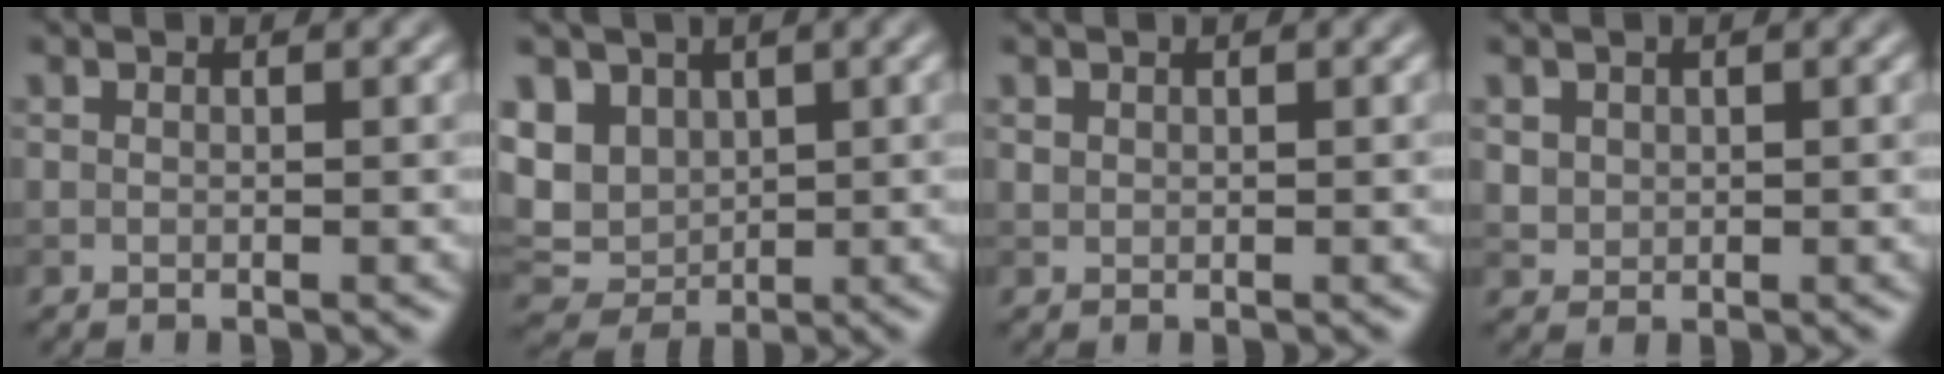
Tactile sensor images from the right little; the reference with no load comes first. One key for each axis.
{"total": 6.8, "fx": 2.1, "fy": 5.4, "fz": 3.6, "tx": -0.080, "ty": 0.018, "tz": 0.026}
{"total": 0.5, "fx": 0.3, "fy": 0.4, "fz": 0.1, "tx": -0.001, "ty": -0.002, "tz": 0.010}
{"total": 1.3, "fx": 0.5, "fy": 1.1, "fz": 0.3, "tx": -0.006, "ty": -0.005, "tz": 0.017}